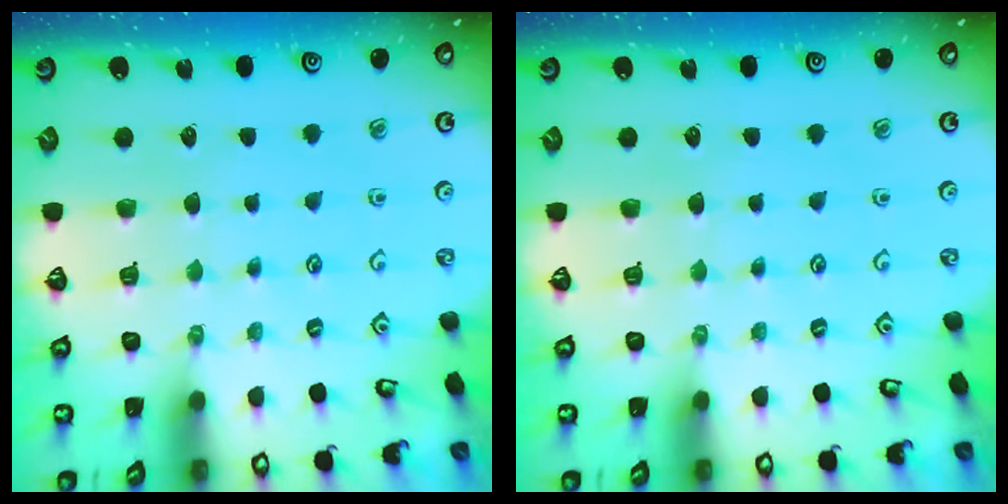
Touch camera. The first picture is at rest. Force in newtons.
{"total": 0.0}